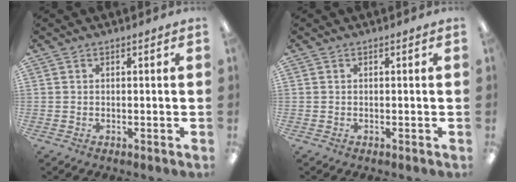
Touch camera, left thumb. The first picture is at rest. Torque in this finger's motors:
{"motor_torque": [-0.06, 0.06, -0.13, 0.30, 0.00]}